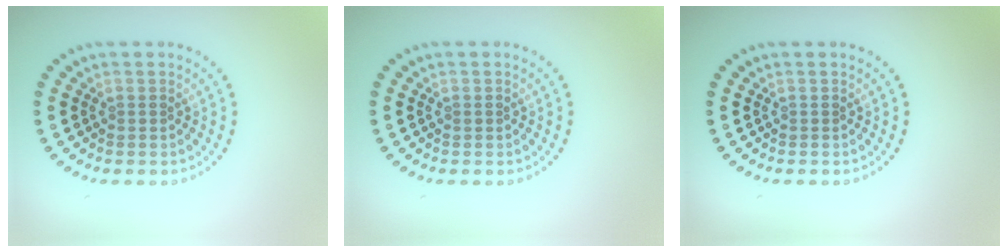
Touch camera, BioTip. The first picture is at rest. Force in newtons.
{"total": 0.0}
{"total": 0.0}